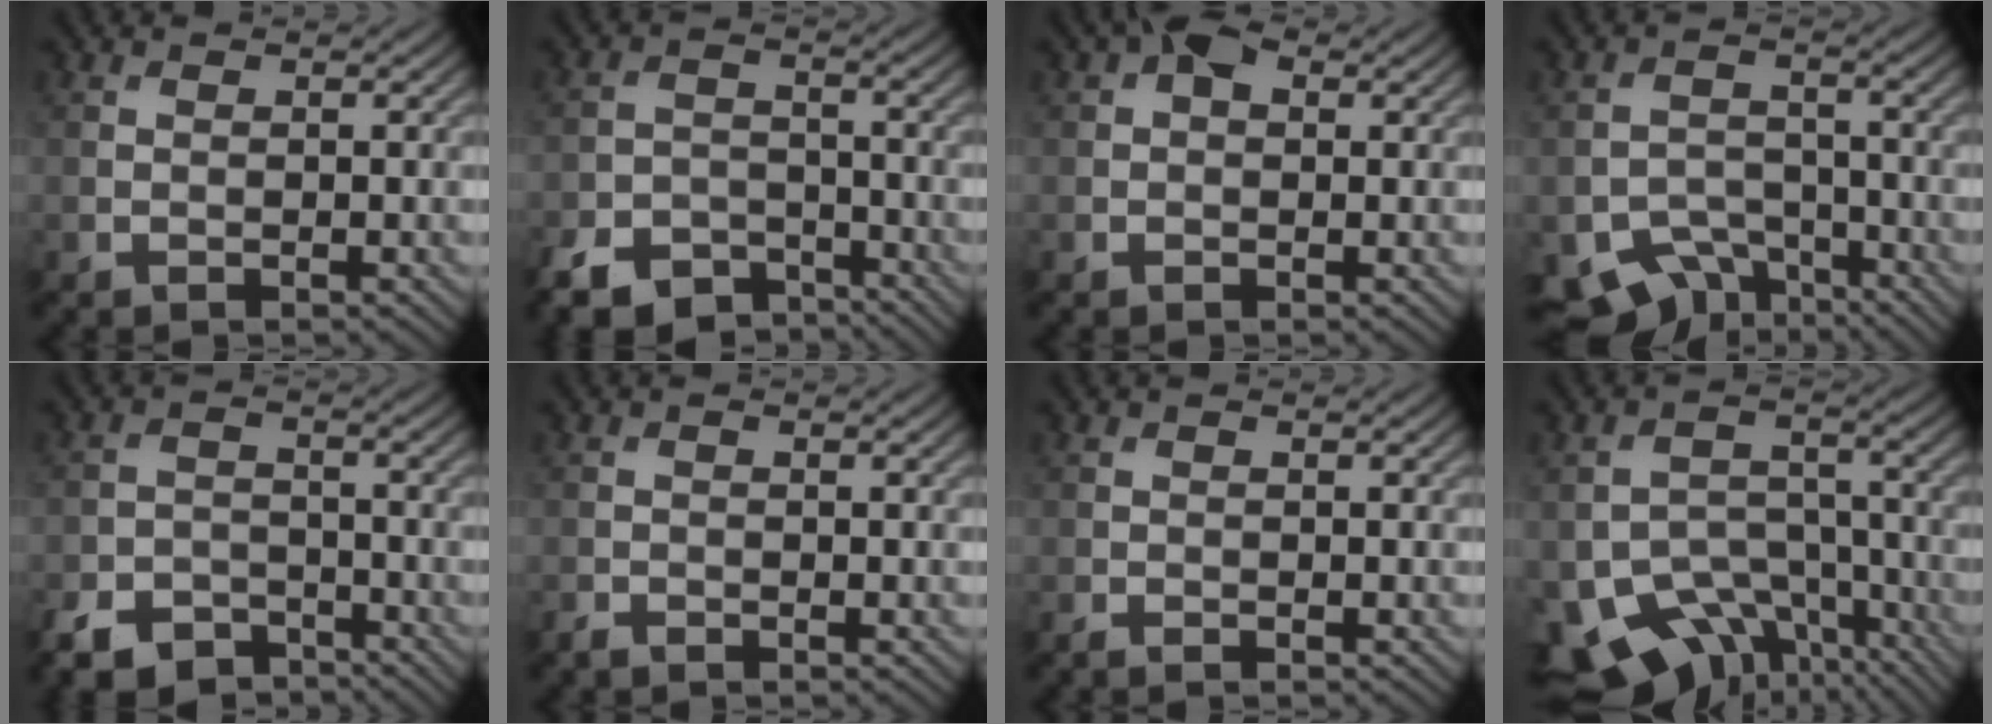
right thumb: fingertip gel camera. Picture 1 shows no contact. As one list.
[{"total": 7.7, "force": [-6.2, 3.7, 2.8], "torque": [-0.056, -0.012, -0.116]}, {"total": 2.6, "force": [0.9, 1.6, 1.8], "torque": [-0.027, 0.007, 0.006]}, {"total": 7.0, "force": [-5.1, 4.0, 2.6], "torque": [-0.048, -0.025, -0.082]}, {"total": 6.3, "force": [-5.1, 3.1, 2.2], "torque": [-0.044, -0.008, -0.099]}, {"total": 0.9, "force": [-0.8, 0.2, 0.2], "torque": [-0.006, 0.001, -0.017]}, {"total": 0.8, "force": [-0.7, 0.1, 0.3], "torque": [-0.010, 0.000, -0.014]}, {"total": 13.3, "force": [-8.9, 7.6, 6.3], "torque": [-0.133, -0.038, -0.130]}]